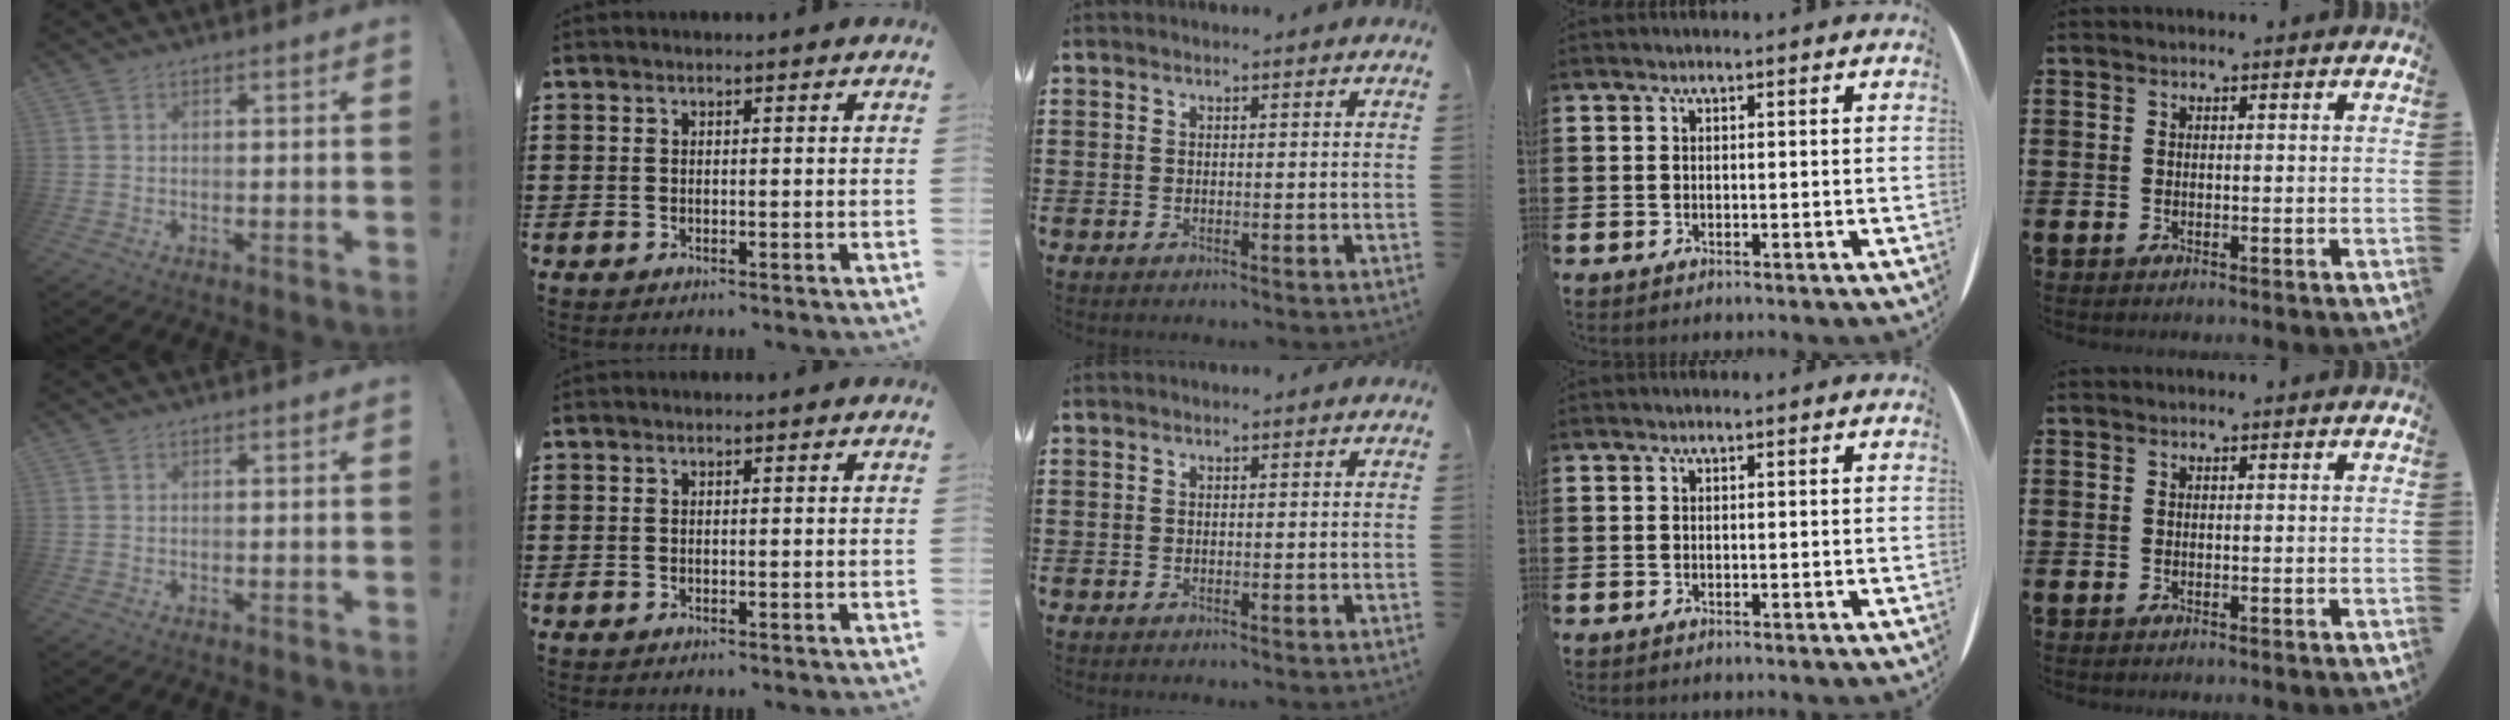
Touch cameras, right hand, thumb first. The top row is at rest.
{}